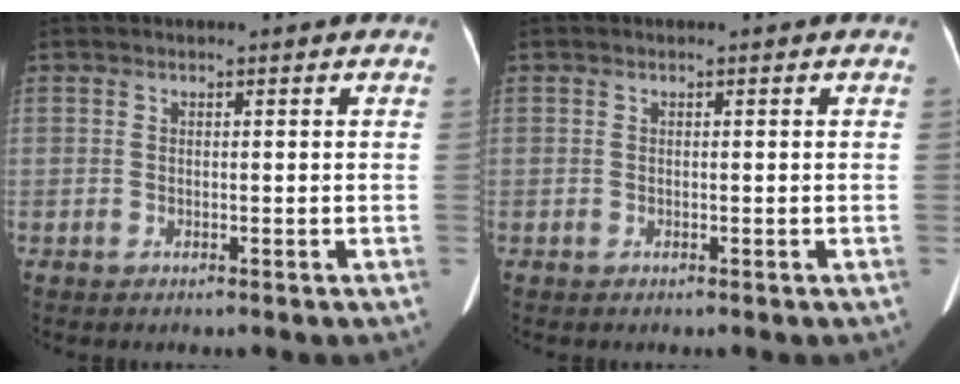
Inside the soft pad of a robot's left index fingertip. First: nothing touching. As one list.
[{"total": 0.0}]